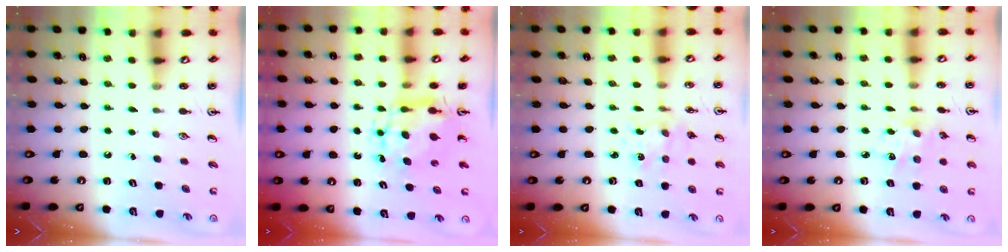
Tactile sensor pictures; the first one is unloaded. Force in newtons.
{"total": 8.0, "press": 8.0, "slide": 0.7}
{"total": 2.2, "press": 2.2, "slide": 0.4}
{"total": 7.2, "press": 7.2, "slide": 0.4}